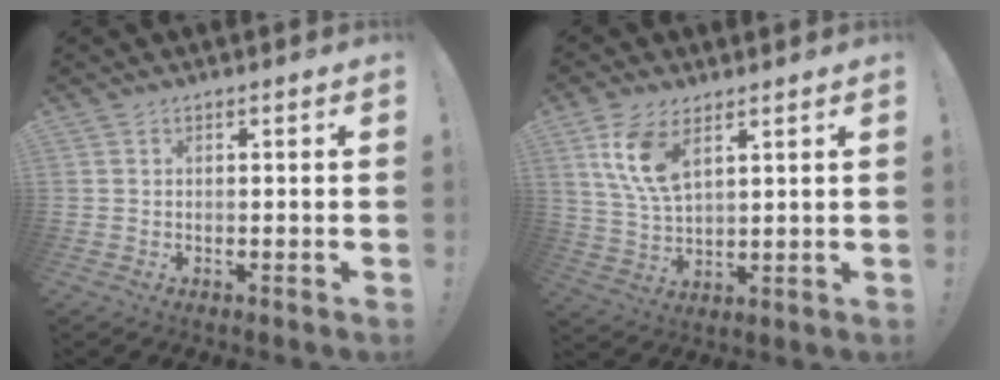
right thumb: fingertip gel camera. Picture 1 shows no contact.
{"total": 10.6, "force": [5.7, 5.0, 7.5], "torque": [-0.157, -0.018, 0.105]}